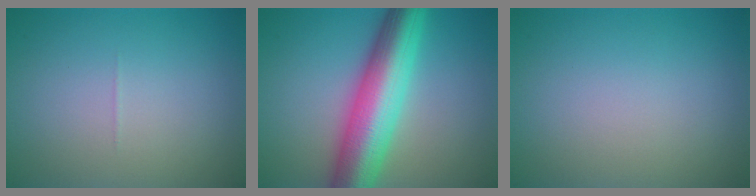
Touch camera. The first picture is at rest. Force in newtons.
{"total": 9.9, "press": 9.9, "slide": 0.2}
{"total": 0.0}